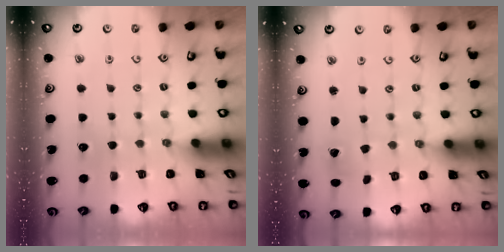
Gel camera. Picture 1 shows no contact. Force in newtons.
{"total": 0.8, "press": 0.8, "slide": 0.1}